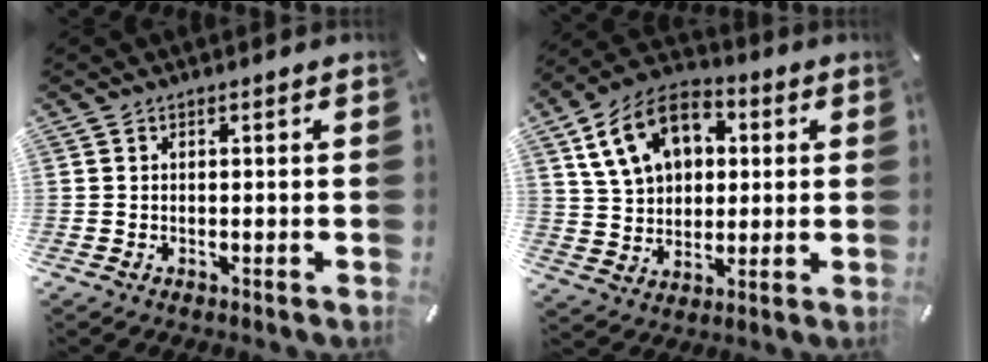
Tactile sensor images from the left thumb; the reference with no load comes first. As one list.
[{"total": 14.1, "force": [5.0, 10.6, 7.7], "torque": [-0.152, 0.008, 0.098]}]